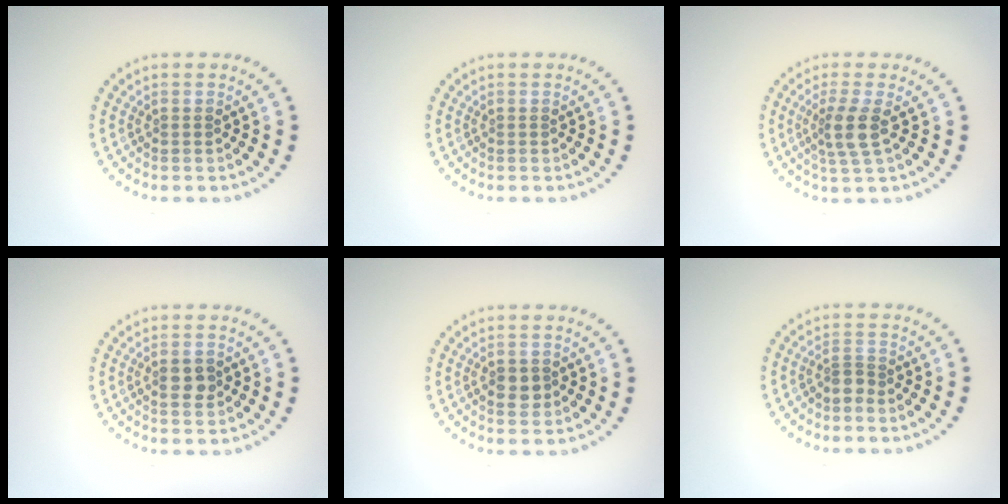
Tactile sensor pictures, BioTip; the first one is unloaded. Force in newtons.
{"total": 0.0}
{"total": 2.8, "press": 2.2, "slide": 1.7}
{"total": 2.0, "press": 2.0, "slide": 0.2}
{"total": 1.8, "press": 1.8, "slide": 0.3}
{"total": 1.1, "press": 0.7, "slide": 0.9}